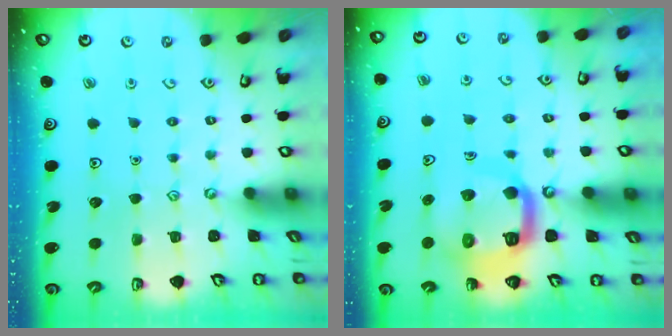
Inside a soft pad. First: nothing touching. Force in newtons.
{"total": 13.8, "press": 13.8, "slide": 1.5}